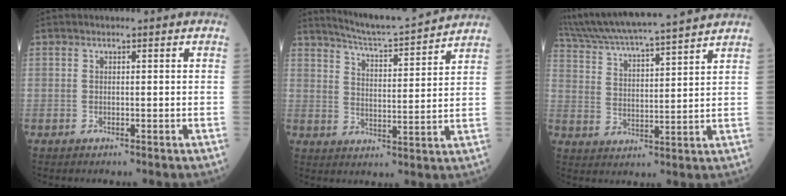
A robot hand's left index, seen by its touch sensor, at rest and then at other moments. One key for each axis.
{"total": 12.7, "fx": 12.1, "fy": -0.4, "fz": 3.8, "tx": -0.071, "ty": 0.006, "tz": 0.177}
{"total": 19.4, "fx": 17.5, "fy": 0.1, "fz": 8.2, "tx": -0.156, "ty": 0.014, "tz": 0.282}